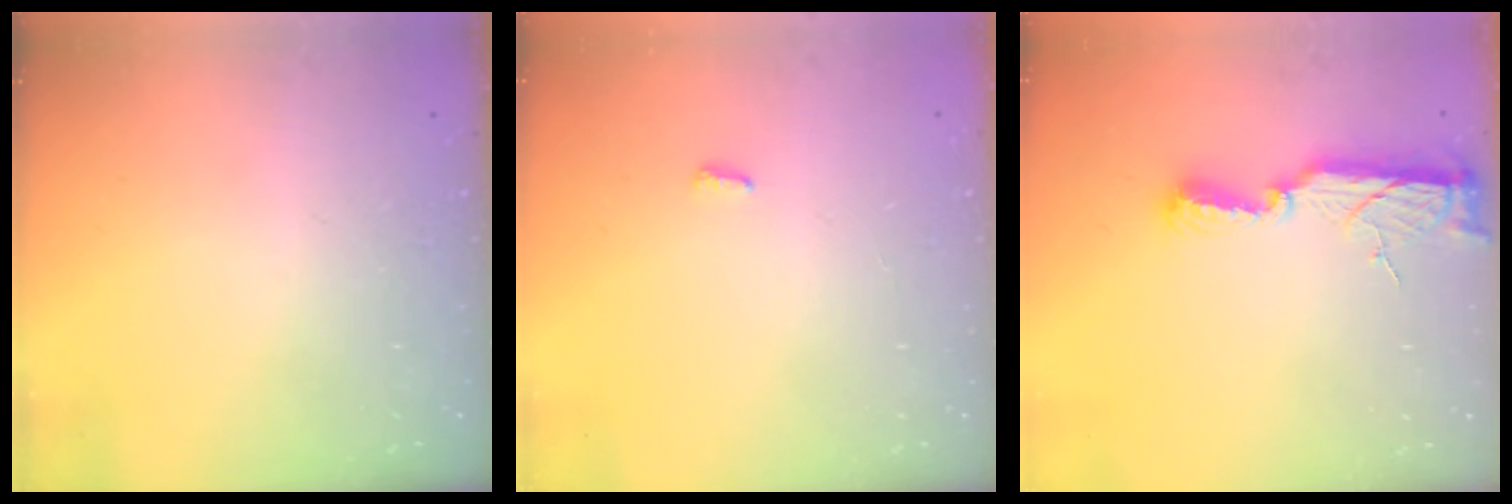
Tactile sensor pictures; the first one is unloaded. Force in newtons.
{"total": 2.8, "press": 2.8, "slide": 0.5}
{"total": 9.5, "press": 9.2, "slide": 2.7}